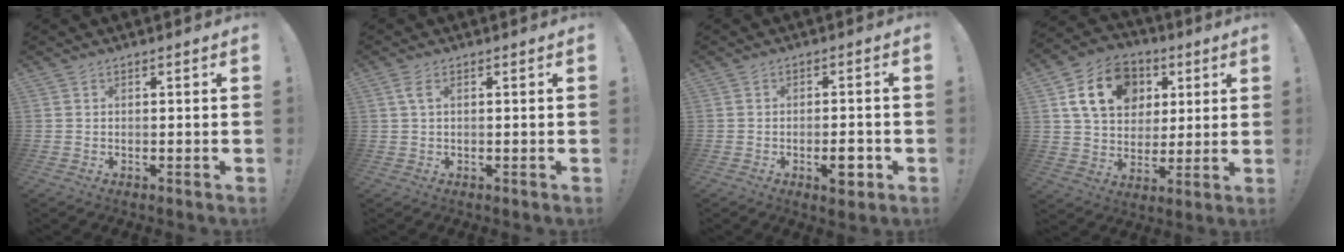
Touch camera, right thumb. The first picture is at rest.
{"total": 2.4, "force": [0.8, 0.6, 2.2], "torque": [-0.045, 0.003, 0.013]}
{"total": 5.3, "force": [-2.3, 1.9, 4.4], "torque": [-0.053, 0.005, -0.037]}
{"total": 17.4, "force": [6.1, 13.1, 9.7], "torque": [-0.141, -0.010, 0.120]}